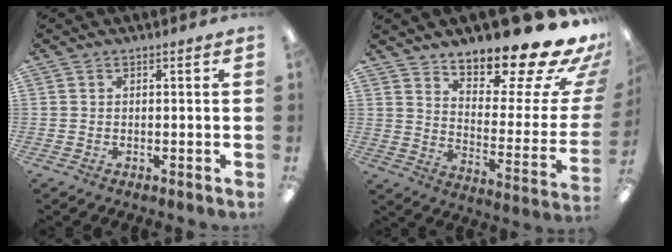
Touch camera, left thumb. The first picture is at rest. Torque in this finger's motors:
{"motor_torque": [0.76, 0.73, 1.43, -1.34, 0.20]}